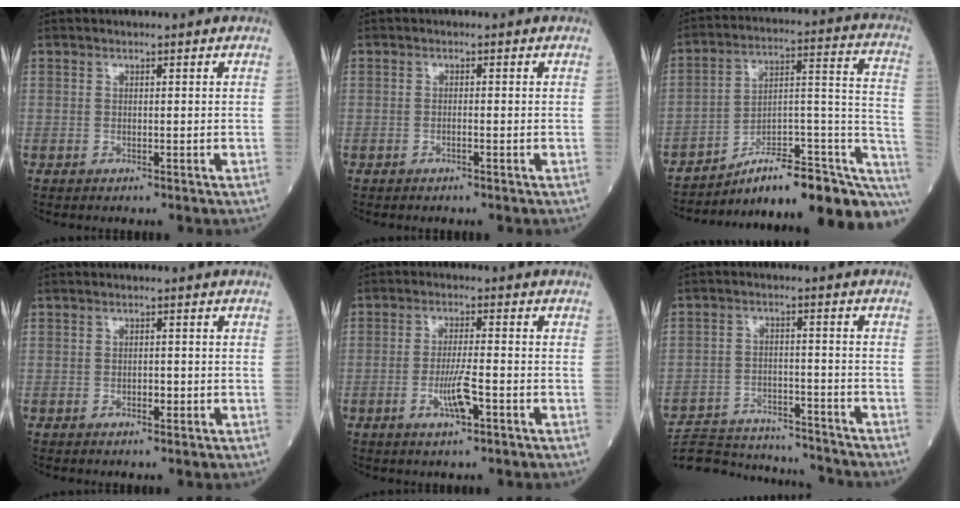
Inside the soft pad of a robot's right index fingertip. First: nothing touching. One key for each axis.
{"total": 0.6, "fx": -0.4, "fy": -0.1, "fz": 0.5, "tx": -0.008, "ty": 0.001, "tz": -0.008}
{"total": 21.2, "fx": -16.0, "fy": 4.0, "fz": 13.3, "tx": -0.110, "ty": 0.055, "tz": -0.229}
{"total": 1.1, "fx": -0.5, "fy": 0.5, "fz": 0.9, "tx": -0.013, "ty": 0.000, "tz": -0.008}
{"total": 5.0, "fx": -2.0, "fy": 0.4, "fz": 4.5, "tx": -0.086, "ty": -0.005, "tz": -0.038}
{"total": 17.5, "fx": -16.7, "fy": 3.0, "fz": 4.4, "tx": -0.099, "ty": 0.000, "tz": -0.246}